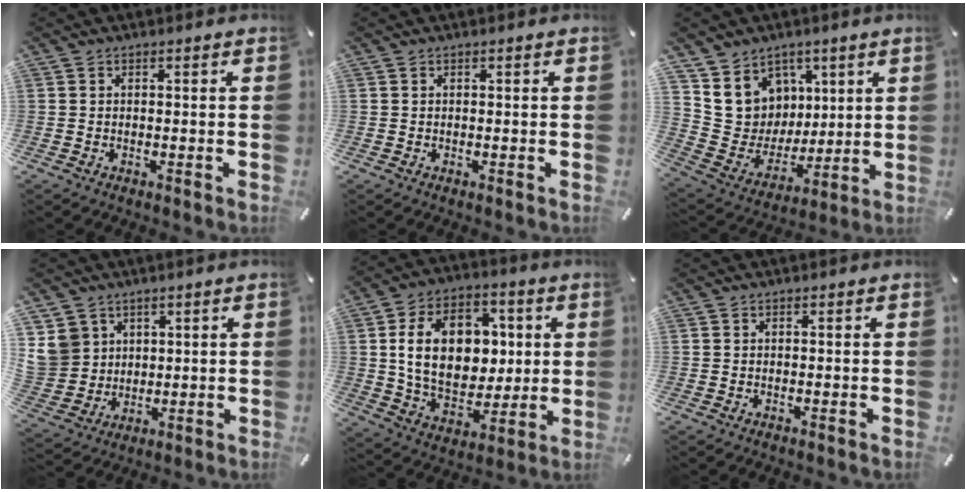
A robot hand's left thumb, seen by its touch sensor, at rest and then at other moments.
{"total": 0.0}
{"total": 11.7, "force": [4.5, 10.7, 1.1], "torque": [-0.025, -0.050, 0.099]}
{"total": 8.8, "force": [3.6, 8.0, 0.9], "torque": [-0.044, -0.017, 0.075]}
{"total": 18.3, "force": [3.0, 13.4, 12.1], "torque": [-0.218, 0.007, 0.056]}
{"total": 0.0}